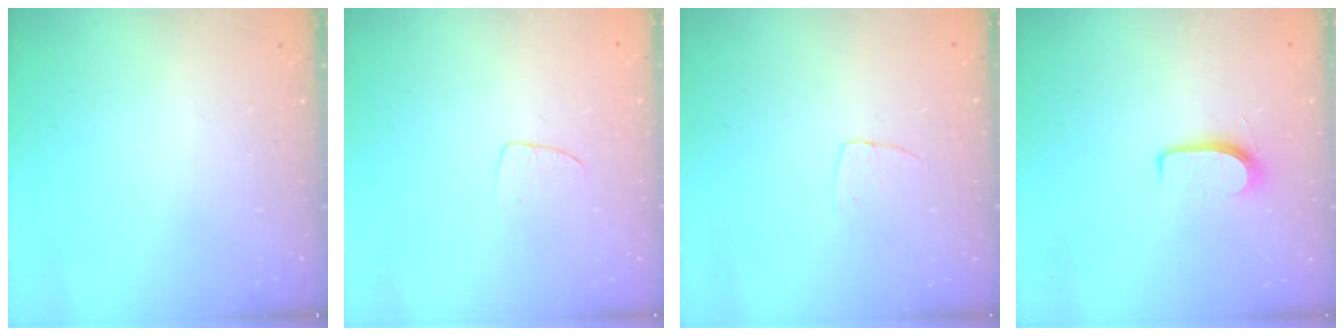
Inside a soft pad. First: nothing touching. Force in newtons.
{"total": 3.1, "press": 3.1, "slide": 0.2}
{"total": 4.0, "press": 4.0, "slide": 0.2}
{"total": 6.1, "press": 6.1, "slide": 0.6}